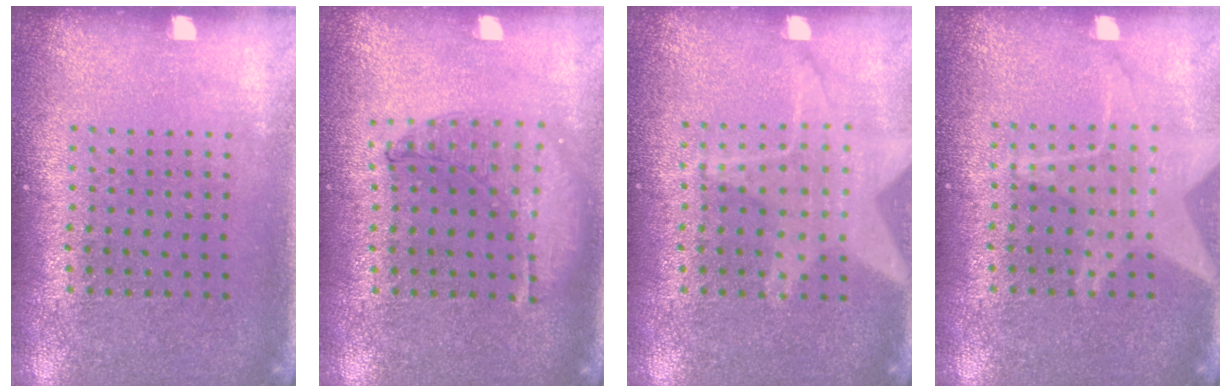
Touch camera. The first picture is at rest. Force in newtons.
{"total": 1.0, "press": 0.9, "slide": 0.3}
{"total": 1.4, "press": 1.3, "slide": 0.3}
{"total": 2.4, "press": 2.4, "slide": 0.3}